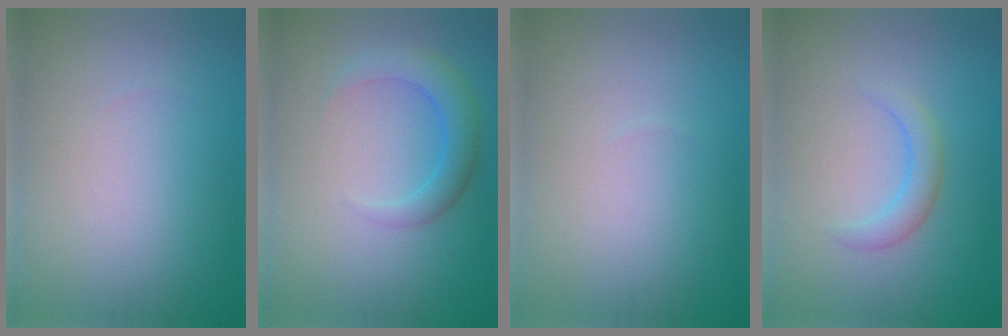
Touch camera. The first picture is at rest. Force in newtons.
{"total": 3.3, "press": 3.3, "slide": 0.3}
{"total": 0.0}
{"total": 2.1, "press": 2.1, "slide": 0.2}